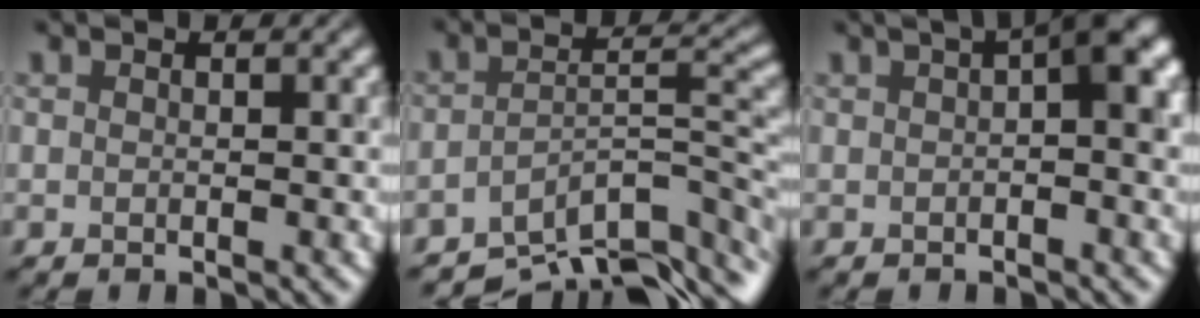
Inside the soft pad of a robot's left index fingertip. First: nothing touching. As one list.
[{"total": 9.2, "force": [-6.7, 2.7, 5.6], "torque": [-0.068, -0.011, -0.113]}, {"total": 4.7, "force": [1.2, 0.9, 4.5], "torque": [-0.050, 0.021, 0.011]}]